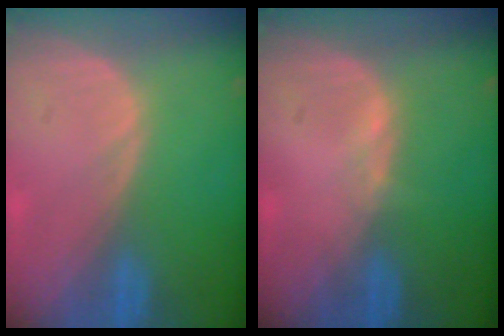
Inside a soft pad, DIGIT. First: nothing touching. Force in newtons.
{"total": 0.6, "press": 0.5, "slide": 0.3}